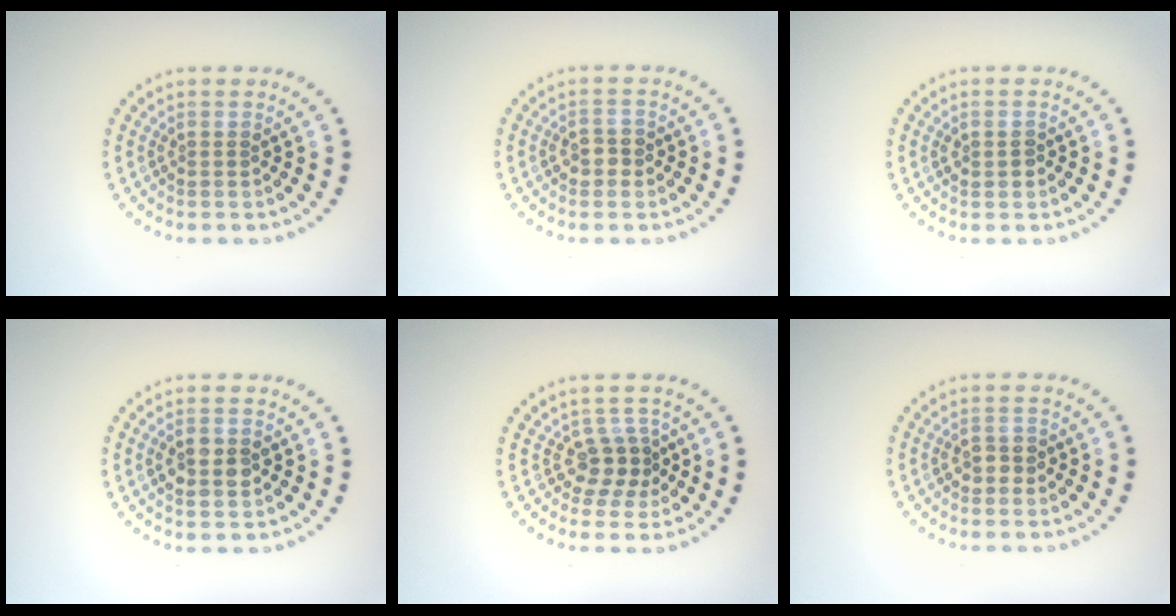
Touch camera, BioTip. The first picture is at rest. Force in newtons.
{"total": 1.6, "press": 1.6, "slide": 0.2}
{"total": 1.2, "press": 1.2, "slide": 0.2}
{"total": 2.8, "press": 2.8, "slide": 0.2}
{"total": 2.6, "press": 2.1, "slide": 1.5}
{"total": 1.6, "press": 1.6, "slide": 0.3}